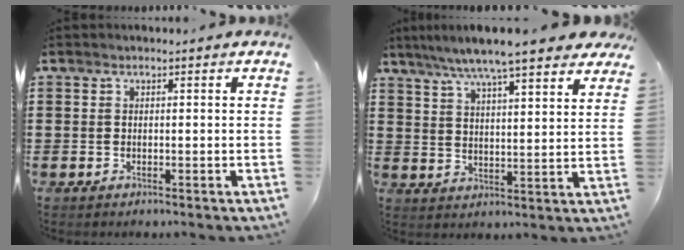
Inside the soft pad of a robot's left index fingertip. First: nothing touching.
{"total": 7.2, "force": [6.2, 0.0, 3.6], "torque": [-0.095, -0.024, 0.106]}